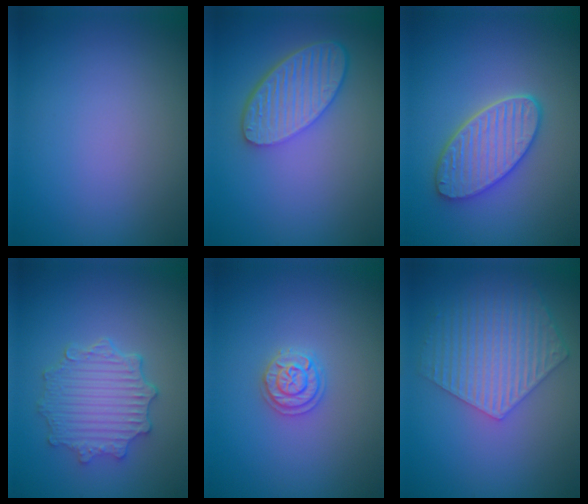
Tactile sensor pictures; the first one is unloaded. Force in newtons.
{"total": 5.7, "press": 4.4, "slide": 3.6}
{"total": 5.1, "press": 4.5, "slide": 2.5}
{"total": 4.9, "press": 4.0, "slide": 2.9}
{"total": 2.0, "press": 2.0, "slide": 0.3}
{"total": 5.9, "press": 4.6, "slide": 3.7}